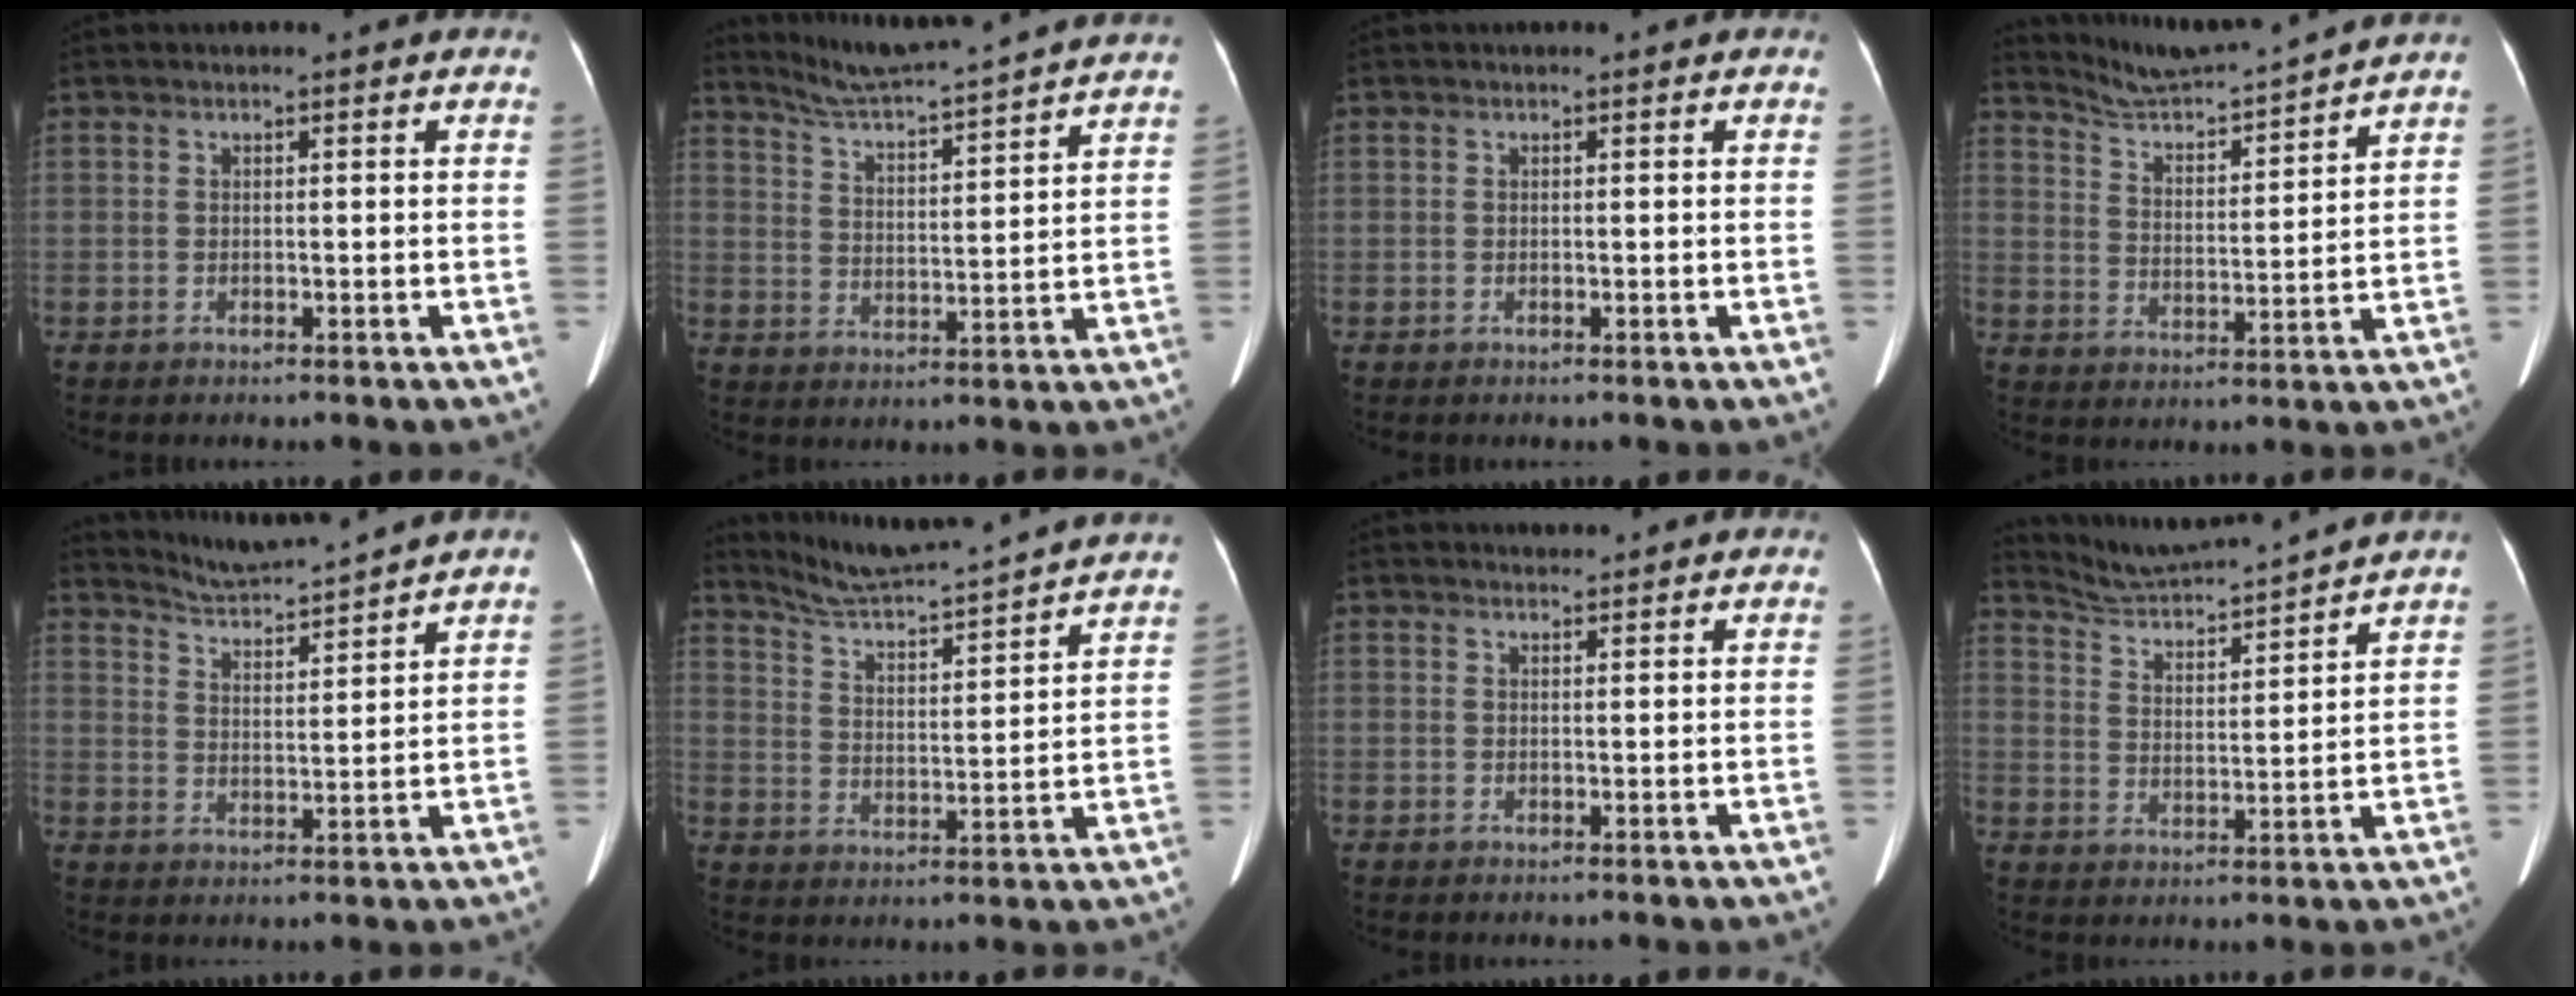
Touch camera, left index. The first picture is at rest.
{"total": 15.7, "force": [14.6, -1.1, 5.5], "torque": [-0.101, -0.008, 0.209]}
{"total": 0.0}
{"total": 12.5, "force": [12.1, -1.4, 3.0], "torque": [-0.061, -0.001, 0.192]}
{"total": 8.0, "force": [7.8, -1.5, 1.2], "torque": [-0.038, 0.000, 0.139]}
{"total": 17.4, "force": [16.5, -1.1, 5.6], "torque": [-0.100, -0.018, 0.238]}
{"total": 2.1, "force": [2.0, 0.3, -0.1], "torque": [-0.009, 0.013, 0.030]}
{"total": 12.4, "force": [11.9, -1.2, 3.1], "torque": [-0.062, 0.004, 0.193]}